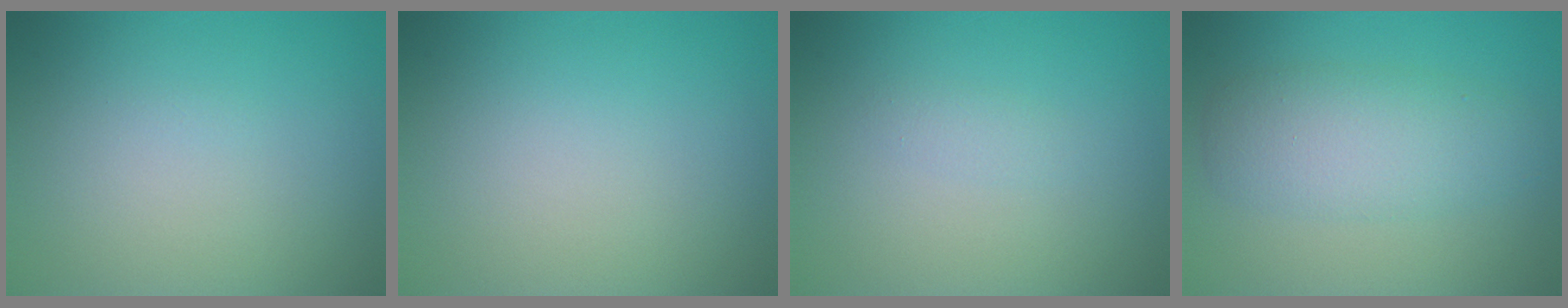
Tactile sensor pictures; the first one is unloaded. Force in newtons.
{"total": 0.0}
{"total": 0.8, "press": 0.8, "slide": 0.1}
{"total": 4.8, "press": 4.8, "slide": 0.1}